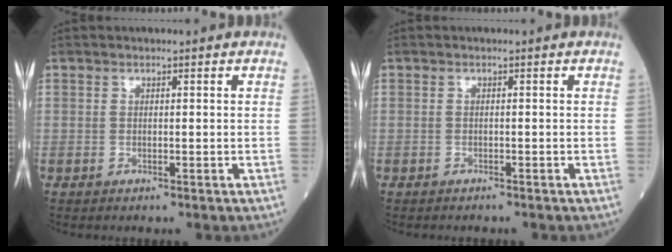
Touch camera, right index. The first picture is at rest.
{"total": 0.7, "force": [-0.7, 0.2, 0.2], "torque": [-0.009, -0.001, -0.009]}